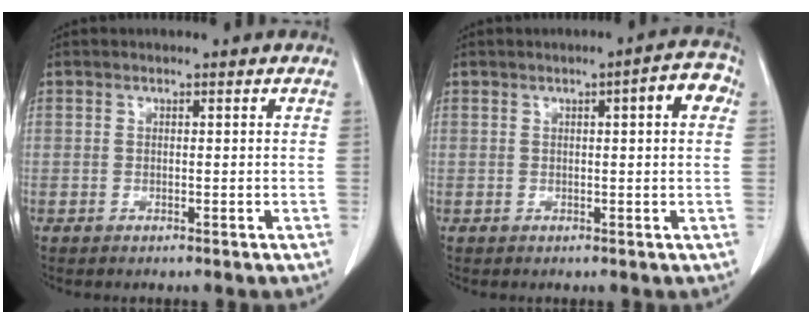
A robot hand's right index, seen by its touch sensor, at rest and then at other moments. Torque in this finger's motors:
{"motor_torque": [0.54, 0.11, 0.08, 0.02]}